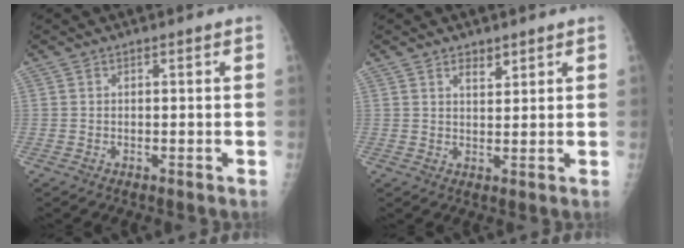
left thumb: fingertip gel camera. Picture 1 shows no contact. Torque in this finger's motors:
{"motor_torque": [-0.28, -0.26, 0.02, 0.14, -0.07]}